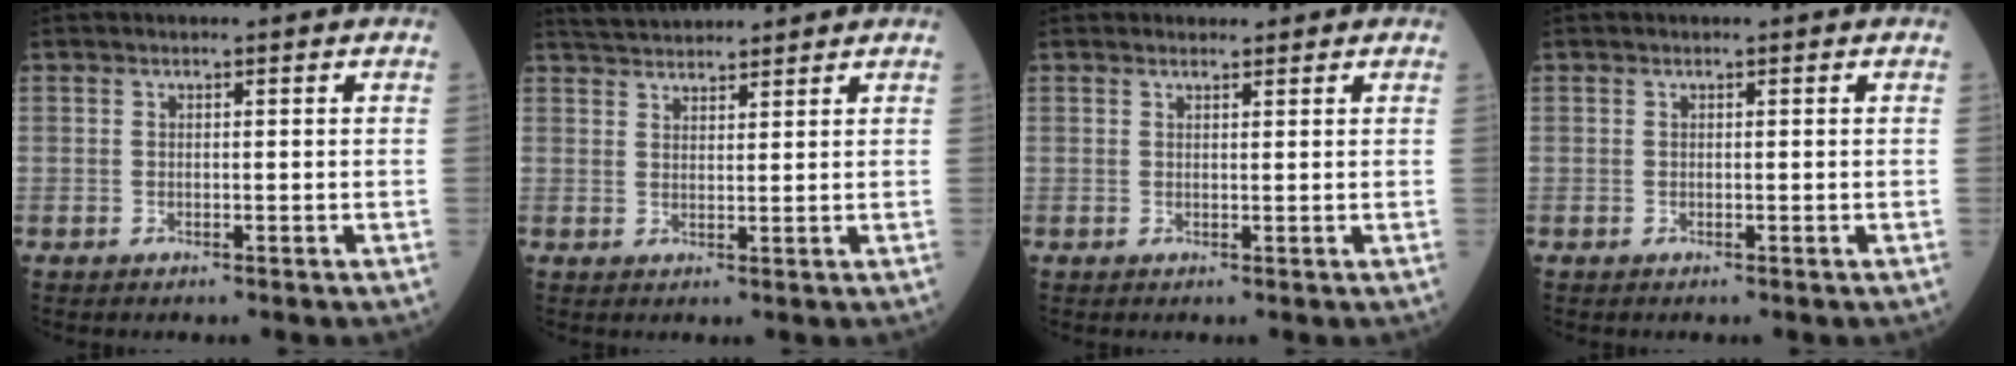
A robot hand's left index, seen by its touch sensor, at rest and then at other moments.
{"total": 6.7, "force": [6.4, 0.8, 1.7], "torque": [-0.034, 0.036, 0.108]}
{"total": 1.3, "force": [1.2, 0.5, 0.2], "torque": [-0.008, 0.009, 0.018]}
{"total": 0.0}